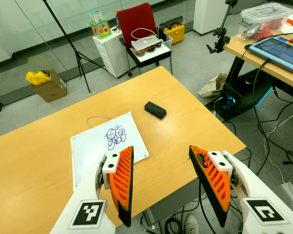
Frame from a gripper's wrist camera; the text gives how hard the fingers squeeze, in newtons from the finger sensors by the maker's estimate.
{"total": 0.0}